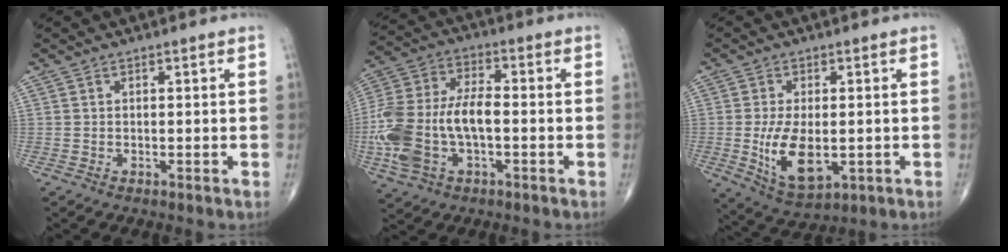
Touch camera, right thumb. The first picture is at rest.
{"total": 17.9, "force": [-3.3, 9.7, 14.7], "torque": [-0.335, 0.020, -0.060]}
{"total": 10.3, "force": [-1.4, 5.3, 8.7], "torque": [-0.154, -0.016, -0.011]}